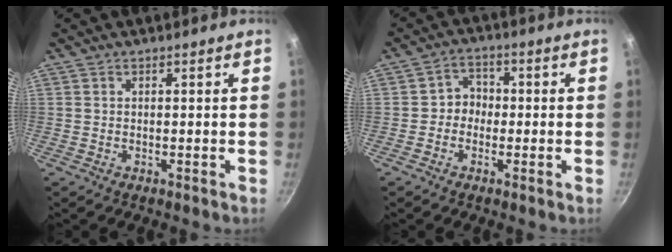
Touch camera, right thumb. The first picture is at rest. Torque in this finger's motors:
{"motor_torque": [-0.35, 0.33, 0.03, -0.01, 0.00]}